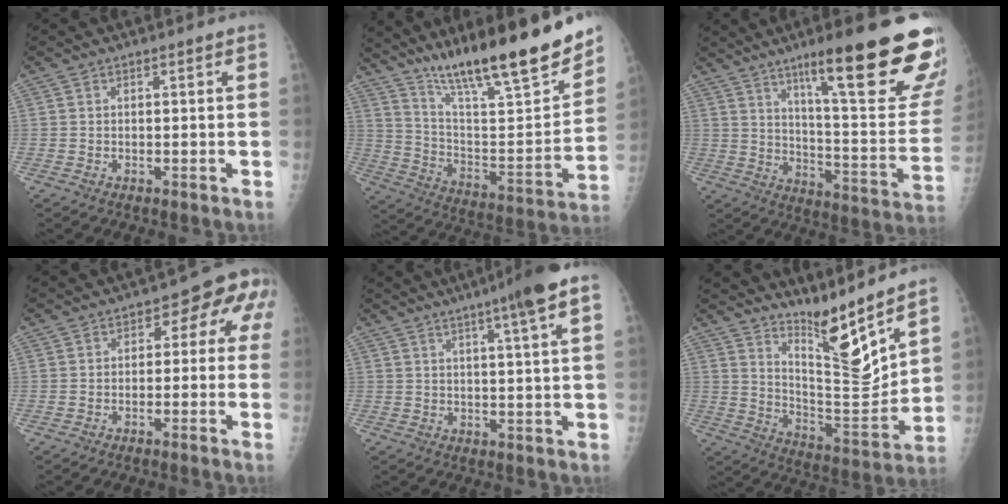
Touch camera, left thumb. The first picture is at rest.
{"total": 24.9, "force": [18.8, 3.6, 15.8], "torque": [-0.228, -0.085, 0.314]}
{"total": 28.3, "force": [16.8, 4.4, 22.4], "torque": [-0.249, -0.069, 0.253]}
{"total": 6.8, "force": [-0.3, 4.7, 4.9], "torque": [-0.010, 0.031, -0.019]}
{"total": 8.9, "force": [4.6, -0.2, 7.6], "torque": [-0.110, 0.000, 0.064]}
{"total": 13.4, "force": [10.8, 1.5, 7.8], "torque": [-0.096, -0.102, 0.197]}